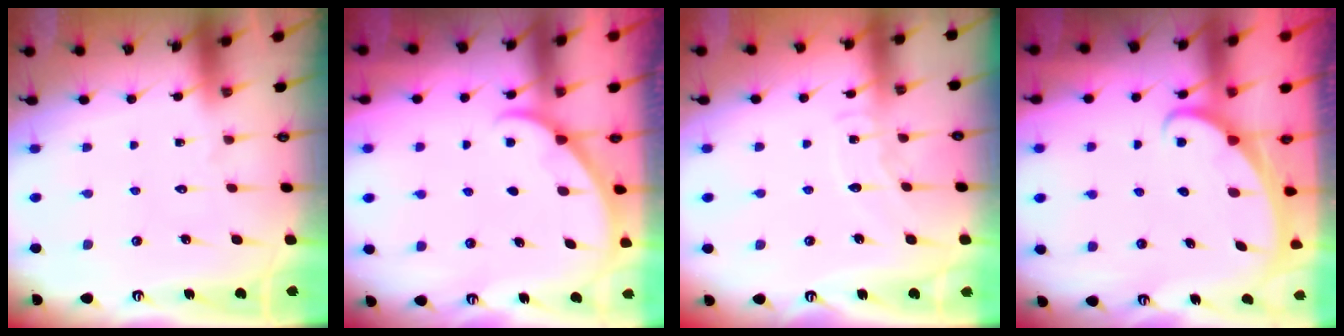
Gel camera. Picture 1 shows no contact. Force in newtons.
{"total": 2.0, "press": 2.0, "slide": 0.3}
{"total": 5.9, "press": 5.8, "slide": 0.6}
{"total": 1.7, "press": 1.7, "slide": 0.1}